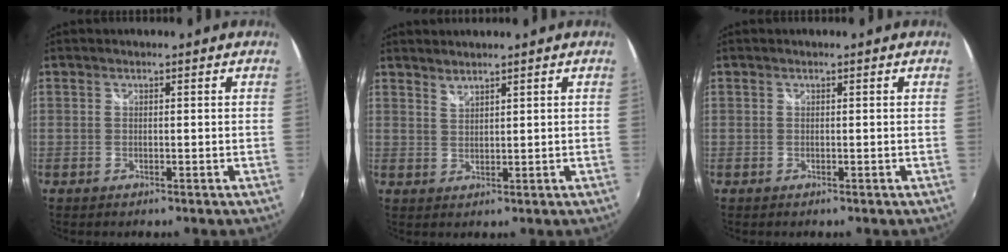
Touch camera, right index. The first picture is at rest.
{"total": 2.0, "force": [1.9, 0.1, 0.4], "torque": [-0.005, 0.000, 0.034]}
{"total": 0.0}